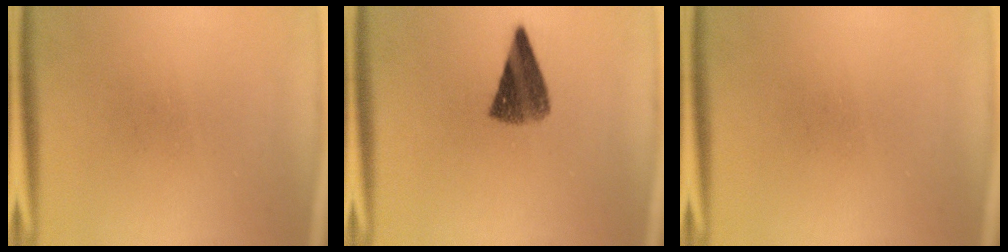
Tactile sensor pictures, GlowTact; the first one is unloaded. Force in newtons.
{"total": 7.2}
{"total": 0.0}